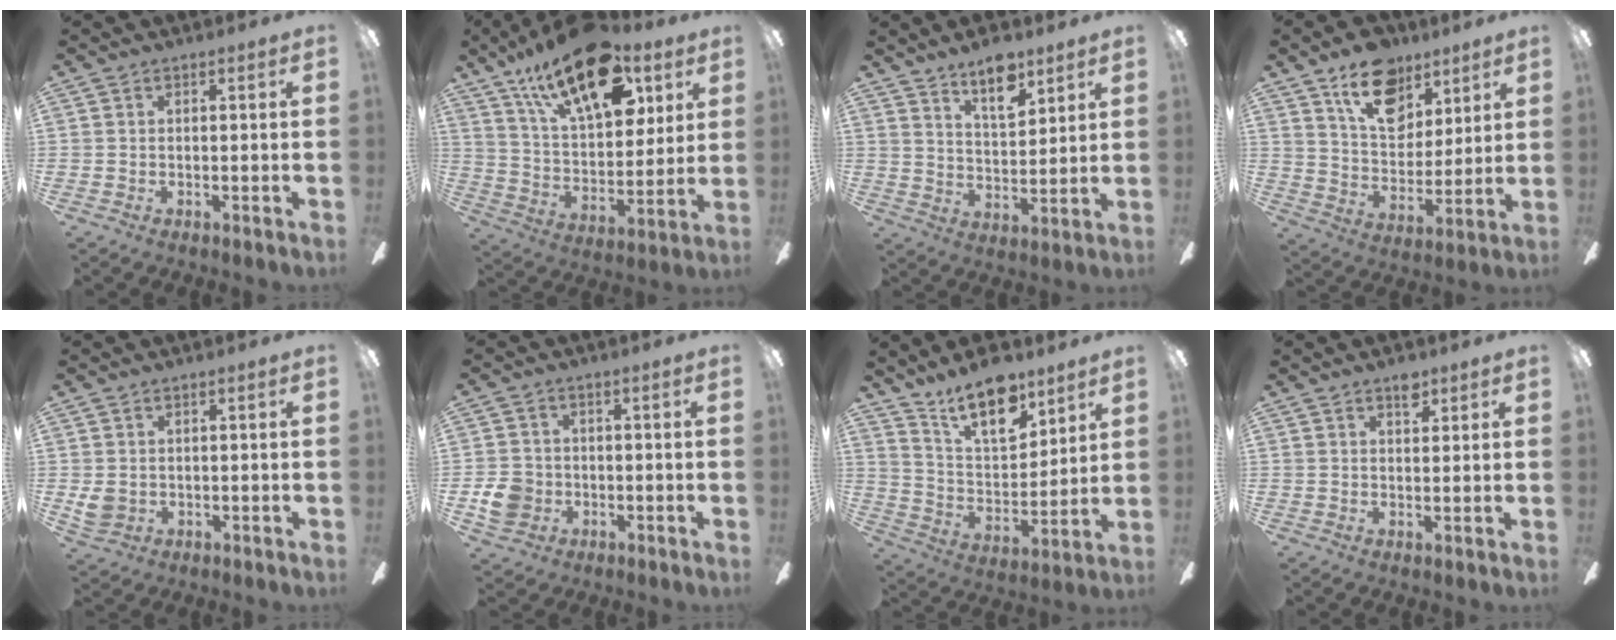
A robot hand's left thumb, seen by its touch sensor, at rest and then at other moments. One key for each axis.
{"total": 23.7, "fx": 13.5, "fy": 11.5, "fz": 15.8, "tx": -0.240, "ty": -0.065, "tz": 0.231}
{"total": 9.8, "fx": 7.7, "fy": 3.6, "fz": 4.9, "tx": -0.075, "ty": -0.043, "tz": 0.134}
{"total": 16.9, "fx": 10.2, "fy": 10.6, "fz": 8.2, "tx": -0.112, "ty": -0.052, "tz": 0.185}
{"total": 3.6, "fx": 0.1, "fy": 3.2, "fz": 1.7, "tx": -0.030, "ty": 0.001, "tz": 0.004}
{"total": 6.9, "fx": -1.7, "fy": 6.1, "fz": 2.6, "tx": -0.066, "ty": 0.014, "tz": -0.031}
{"total": 16.4, "fx": 11.6, "fy": 7.2, "fz": 9.1, "tx": -0.156, "ty": -0.062, "tz": 0.206}
{"total": 3.9, "fx": 2.4, "fy": 2.1, "fz": 2.1, "tx": -0.006, "ty": -0.012, "tz": 0.035}